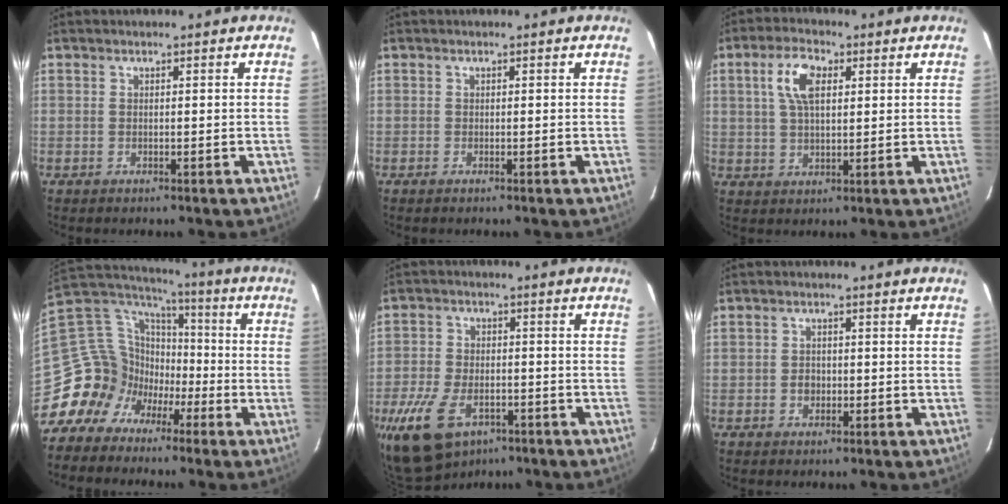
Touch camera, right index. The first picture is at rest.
{"total": 0.0}
{"total": 7.1, "force": [2.3, 3.5, 5.7], "torque": [-0.110, 0.015, 0.044]}
{"total": 14.8, "force": [-7.6, 12.1, 4.0], "torque": [-0.093, 0.047, -0.146]}
{"total": 12.9, "force": [-7.6, 7.4, 7.5], "torque": [-0.178, -0.019, -0.136]}
{"total": 1.9, "force": [-0.5, 1.7, 0.8], "torque": [-0.013, 0.006, -0.007]}